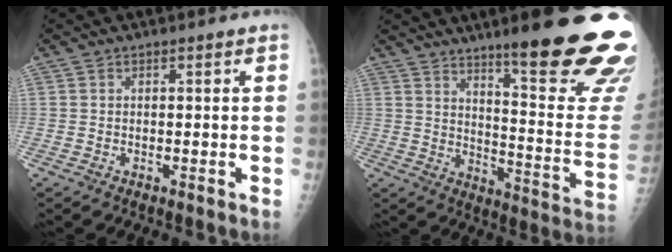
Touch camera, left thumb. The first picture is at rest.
{"total": 24.7, "force": [16.3, 3.4, 18.2], "torque": [-0.203, -0.099, 0.227]}